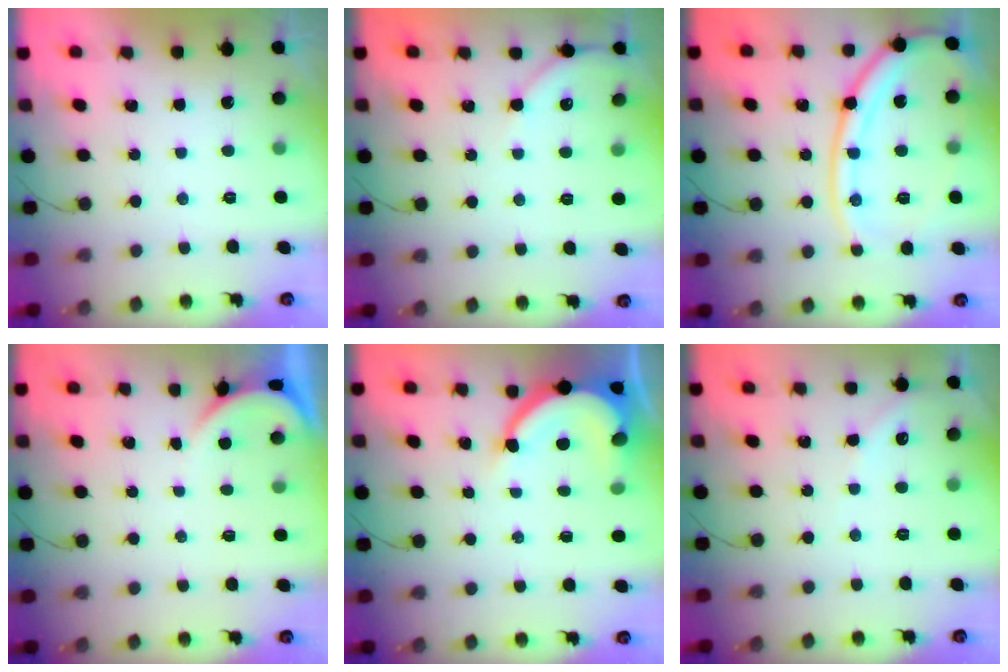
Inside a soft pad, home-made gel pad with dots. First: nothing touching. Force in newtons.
{"total": 5.1, "press": 5.1, "slide": 0.8}
{"total": 15.3, "press": 15.2, "slide": 1.7}
{"total": 0.0}
{"total": 9.6, "press": 9.5, "slide": 0.9}
{"total": 2.2, "press": 2.2, "slide": 0.4}